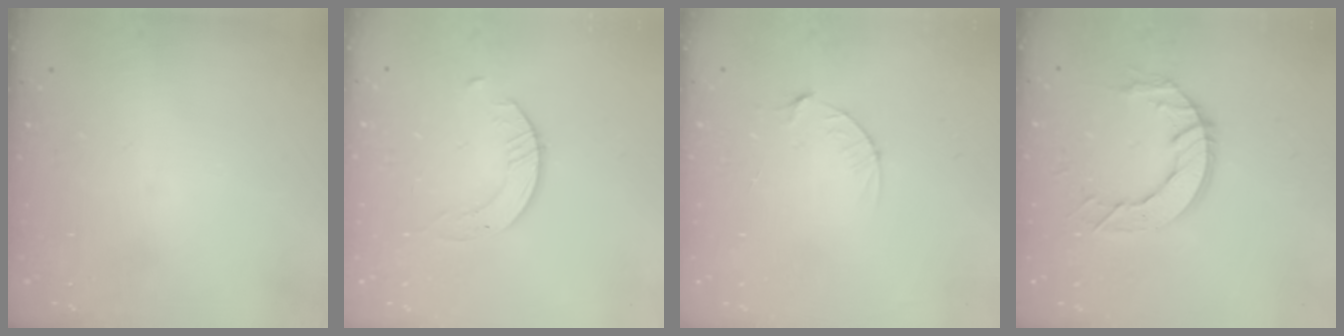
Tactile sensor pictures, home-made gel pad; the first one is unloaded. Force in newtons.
{"total": 1.7, "press": 1.7, "slide": 0.2}
{"total": 3.7, "press": 3.7, "slide": 0.4}
{"total": 9.1, "press": 9.1, "slide": 0.5}